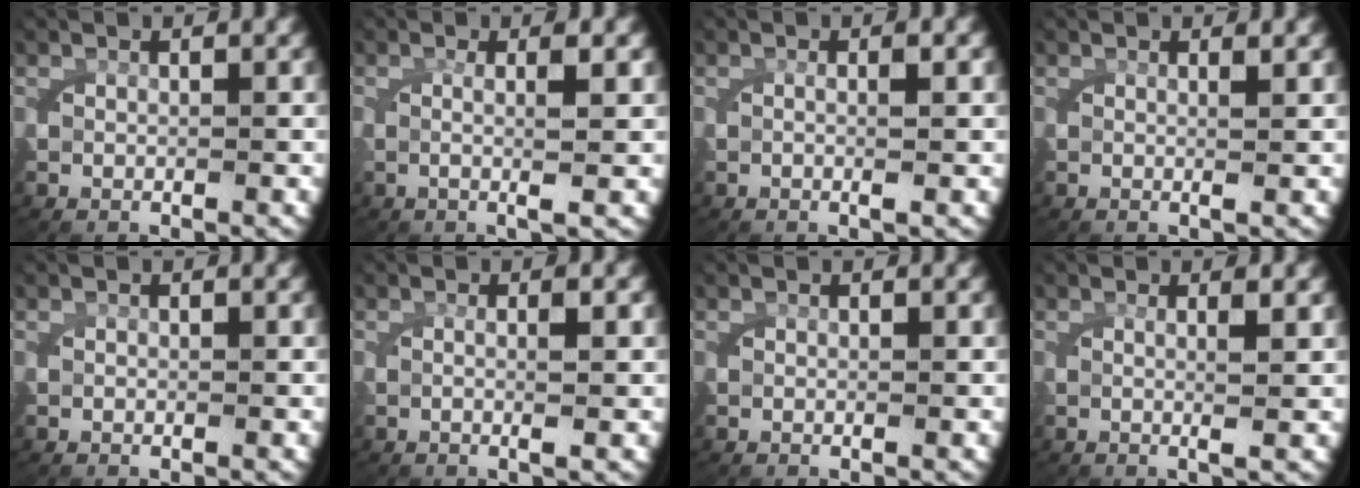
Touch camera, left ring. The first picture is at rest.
{"total": 3.1, "force": [0.3, 0.3, 3.1], "torque": [-0.063, -0.007, 0.008]}
{"total": 1.8, "force": [0.0, 0.1, 1.8], "torque": [-0.032, 0.002, 0.000]}
{"total": 1.1, "force": [0.3, -0.1, 1.0], "torque": [-0.021, -0.005, 0.006]}
{"total": 0.0}
{"total": 2.1, "force": [0.1, 0.2, 2.1], "torque": [-0.041, 0.000, 0.001]}
{"total": 0.0}
{"total": 2.0, "force": [0.4, -0.1, 1.9], "torque": [-0.042, -0.007, 0.008]}